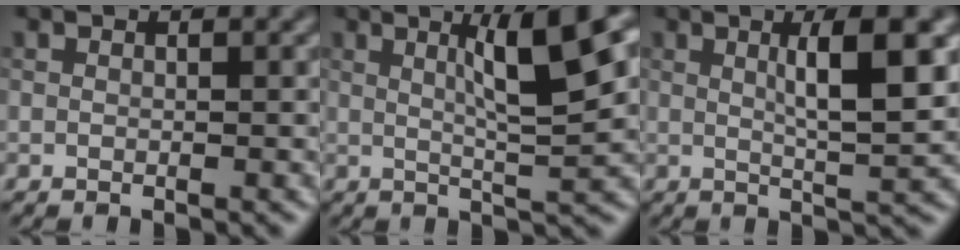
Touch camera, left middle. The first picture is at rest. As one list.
[{"total": 7.2, "force": [2.2, 1.1, 6.8], "torque": [-0.093, 0.010, 0.034]}, {"total": 6.2, "force": [1.6, 1.2, 5.8], "torque": [-0.082, 0.006, 0.025]}]